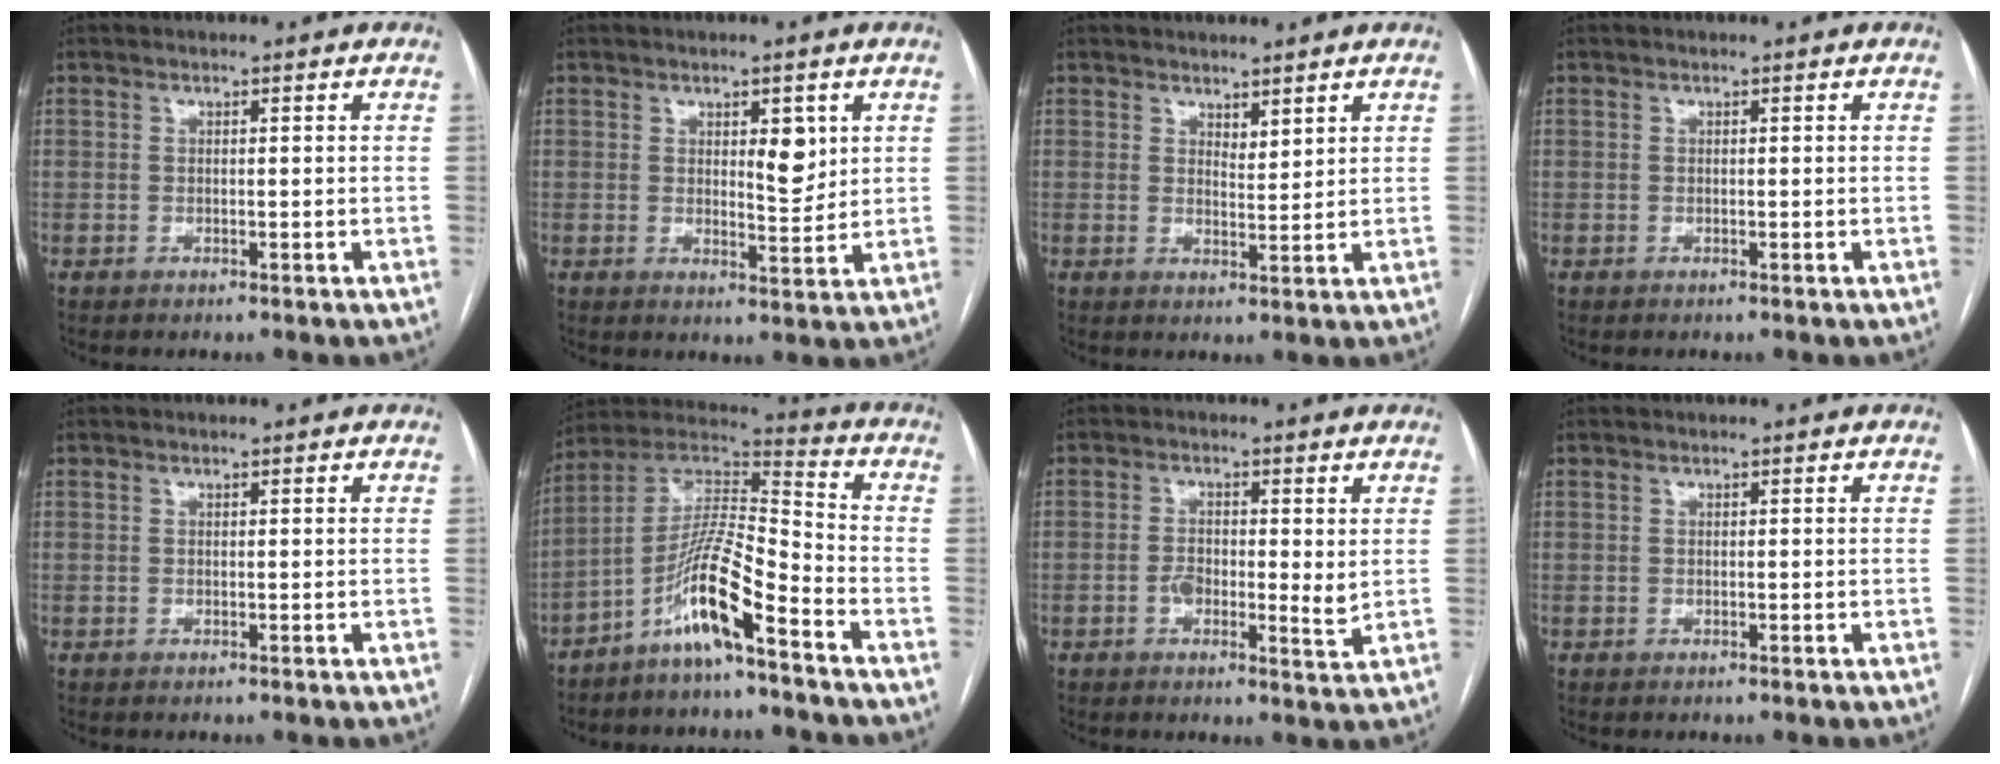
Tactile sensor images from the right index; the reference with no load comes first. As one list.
[{"total": 4.6, "force": [1.6, 1.6, 4.0], "torque": [-0.058, -0.007, 0.026]}, {"total": 2.3, "force": [1.8, 0.7, 1.1], "torque": [-0.021, -0.007, 0.039]}, {"total": 0.0}, {"total": 0.0}, {"total": 12.0, "force": [-7.2, 0.9, 9.6], "torque": [-0.189, 0.009, -0.143]}, {"total": 4.9, "force": [-0.2, 1.8, 4.6], "torque": [-0.075, -0.005, -0.006]}, {"total": 0.0}]